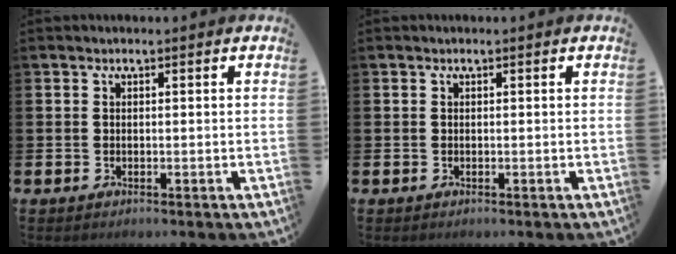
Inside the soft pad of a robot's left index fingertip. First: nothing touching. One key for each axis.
{"total": 0.0}